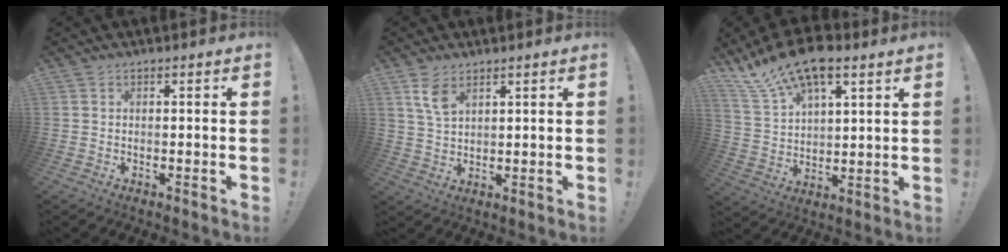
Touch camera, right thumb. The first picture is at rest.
{"total": 6.1, "force": [3.5, 3.0, 4.0], "torque": [-0.067, -0.016, 0.065]}
{"total": 14.1, "force": [10.3, 5.1, 8.2], "torque": [-0.156, -0.064, 0.186]}